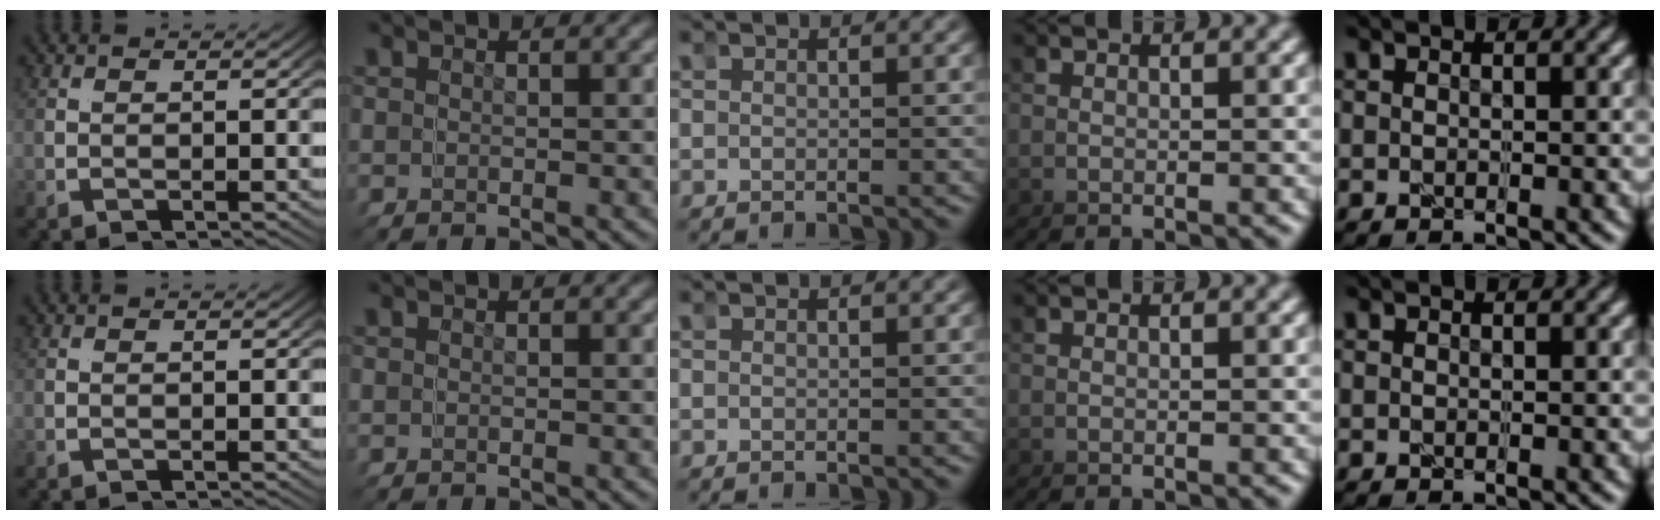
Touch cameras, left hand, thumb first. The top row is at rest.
{}